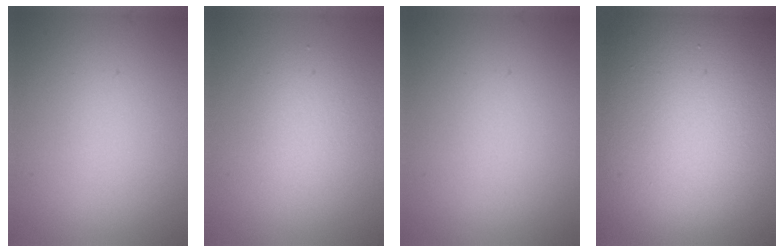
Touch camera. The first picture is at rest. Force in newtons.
{"total": 2.9, "press": 2.9, "slide": 0.3}
{"total": 0.0}
{"total": 22.9, "press": 22.9, "slide": 1.8}